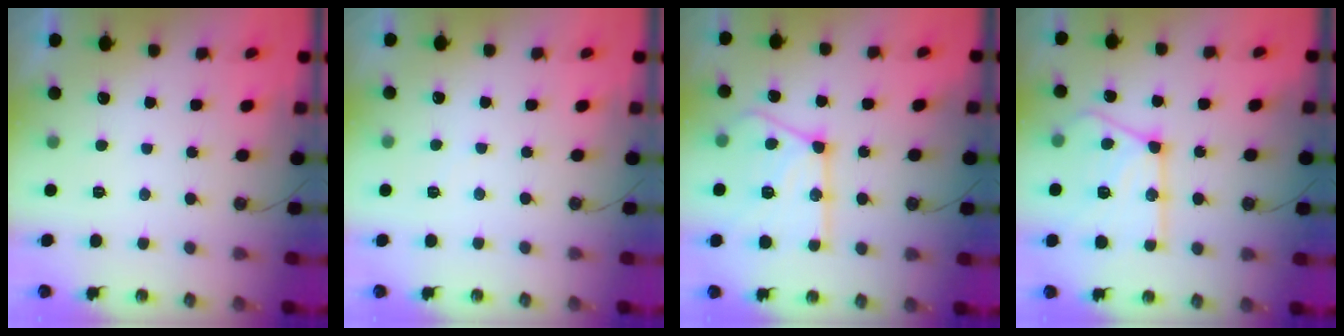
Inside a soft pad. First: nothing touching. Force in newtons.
{"total": 2.4, "press": 2.4, "slide": 0.4}
{"total": 18.4, "press": 18.4, "slide": 1.6}
{"total": 18.4, "press": 18.4, "slide": 1.6}